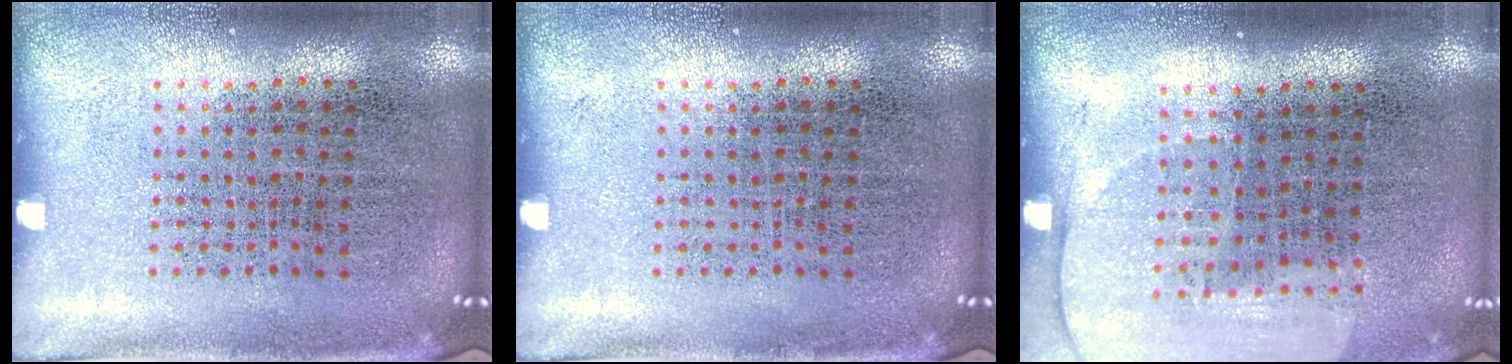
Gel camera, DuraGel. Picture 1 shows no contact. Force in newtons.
{"total": 0.0}
{"total": 1.4, "press": 1.3, "slide": 0.5}